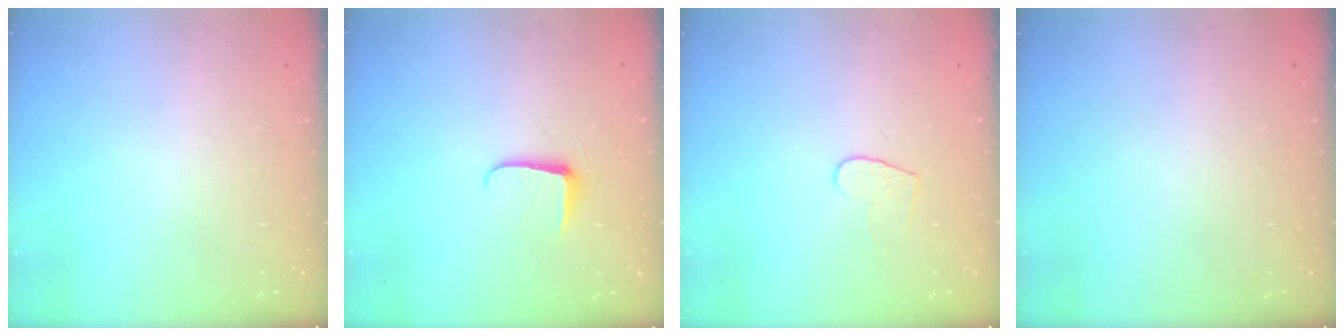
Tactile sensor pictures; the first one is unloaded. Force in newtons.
{"total": 5.4, "press": 5.4, "slide": 0.7}
{"total": 4.7, "press": 4.7, "slide": 0.4}
{"total": 0.0}